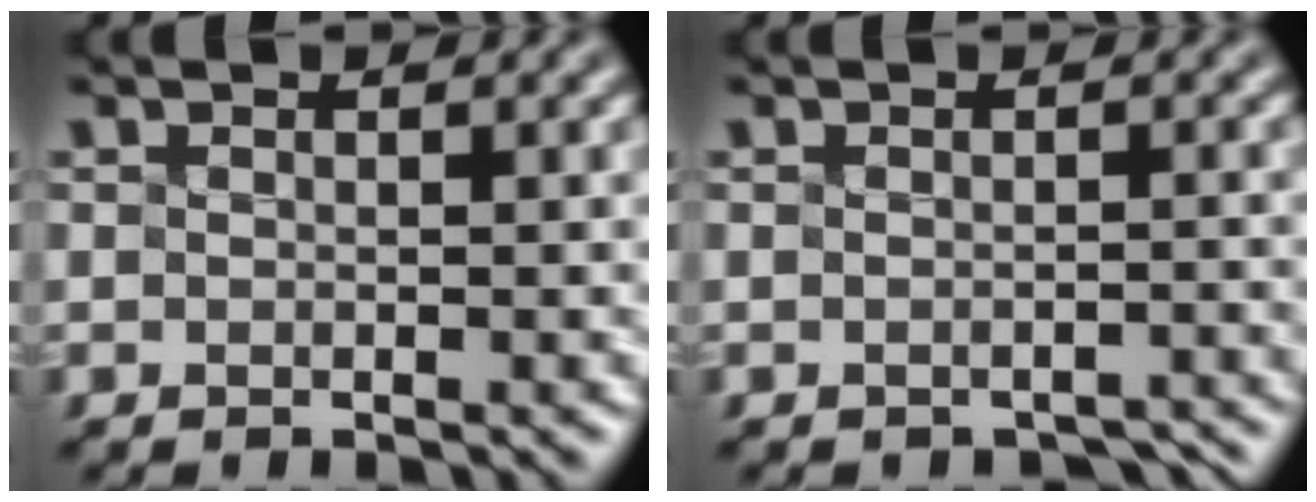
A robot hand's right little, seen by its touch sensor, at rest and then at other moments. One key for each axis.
{"total": 1.4, "fx": -1.2, "fy": 0.5, "fz": 0.4, "tx": -0.002, "ty": -0.001, "tz": -0.014}